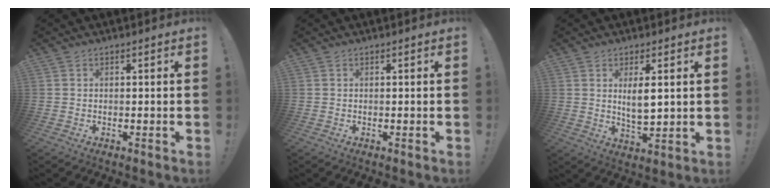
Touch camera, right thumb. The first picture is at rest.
{"total": 0.0}
{"total": 6.3, "force": [1.8, 2.1, 5.7], "torque": [-0.087, -0.010, 0.027]}